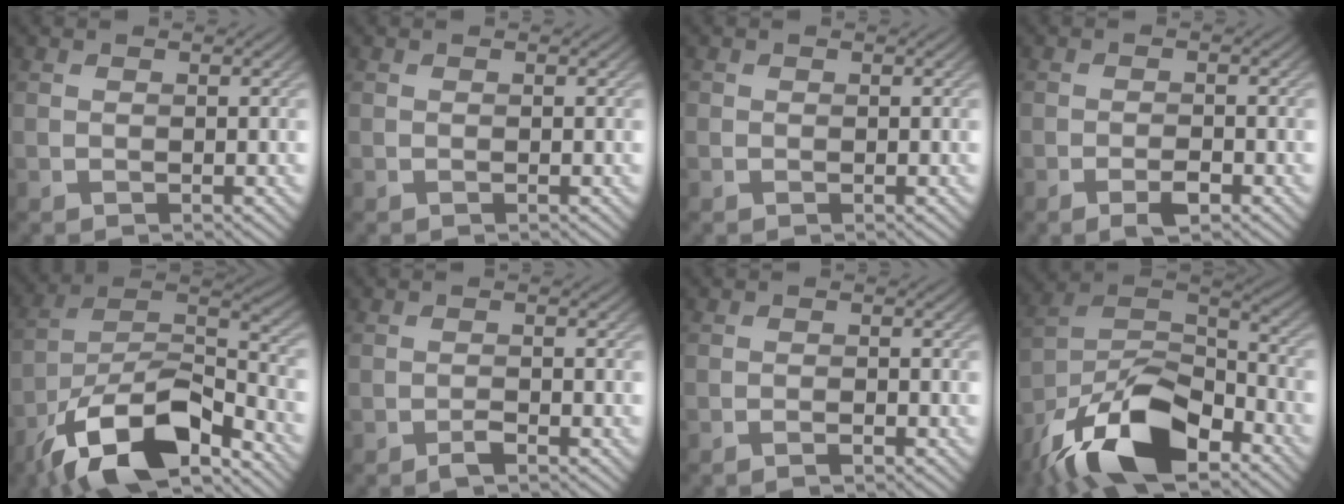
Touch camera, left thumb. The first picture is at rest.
{"total": 0.0}
{"total": 0.5, "force": [-0.1, 0.5, 0.0], "torque": [0.001, -0.004, -0.002]}
{"total": 2.0, "force": [-1.3, 0.5, 1.5], "torque": [-0.027, 0.003, -0.025]}
{"total": 16.2, "force": [-10.8, 6.2, 10.4], "torque": [-0.204, -0.014, -0.207]}
{"total": 1.4, "force": [-1.1, 0.2, 0.9], "torque": [-0.016, 0.002, -0.022]}
{"total": 1.1, "force": [-0.8, 0.1, 0.7], "torque": [-0.012, 0.004, -0.016]}
{"total": 17.0, "force": [-11.4, 7.1, 10.4], "torque": [-0.232, -0.022, -0.216]}